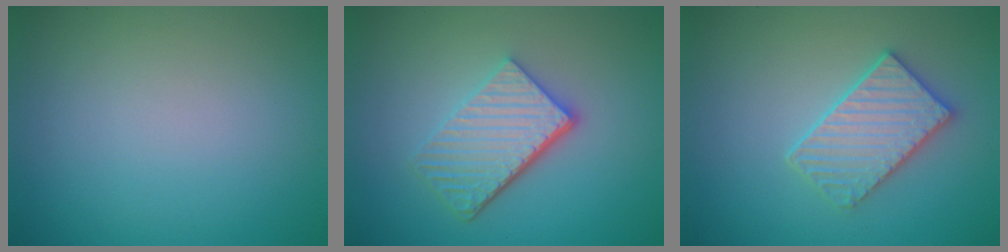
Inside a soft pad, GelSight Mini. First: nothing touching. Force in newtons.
{"total": 5.3, "press": 3.8, "slide": 3.7}
{"total": 3.4, "press": 3.3, "slide": 0.8}